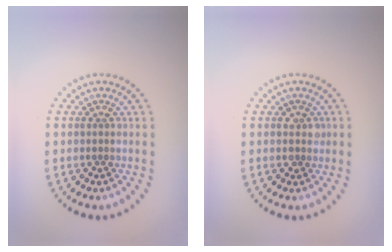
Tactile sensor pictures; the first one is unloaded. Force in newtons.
{"total": 1.1, "press": 1.0, "slide": 0.3}